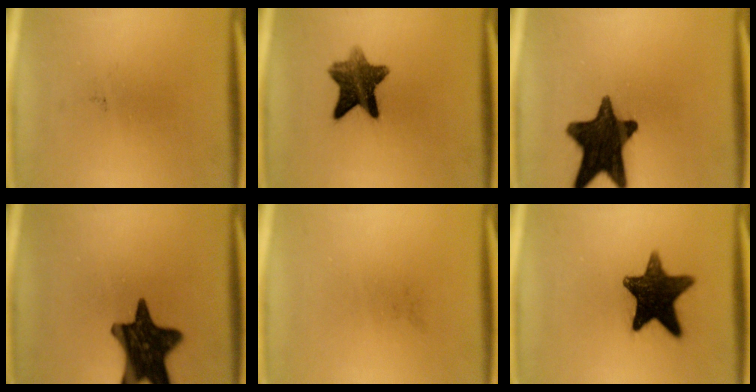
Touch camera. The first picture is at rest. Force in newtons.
{"total": 8.9}
{"total": 15.8}
{"total": 15.6}
{"total": 0.0}
{"total": 14.1}